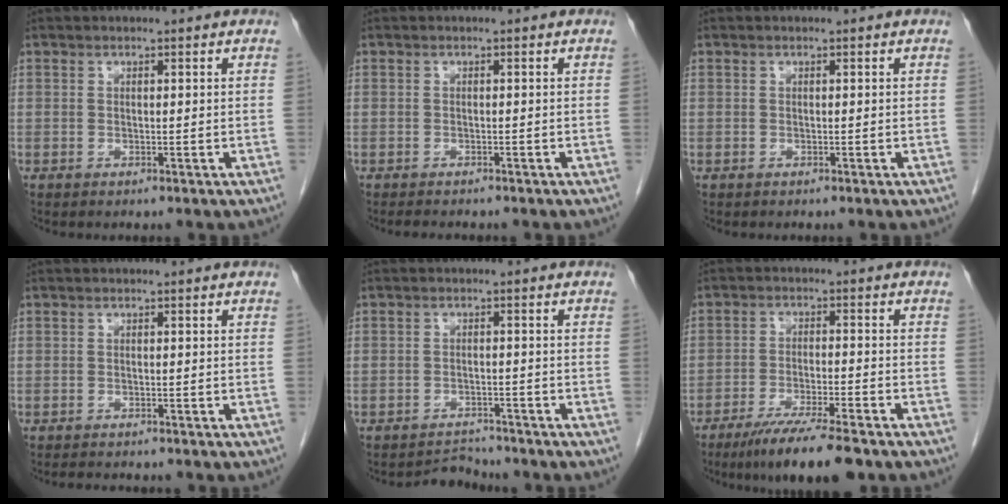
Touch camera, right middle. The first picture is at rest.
{"total": 2.7, "force": [-2.4, 0.7, 1.1], "torque": [-0.020, -0.006, -0.029]}
{"total": 0.0}
{"total": 2.6, "force": [-2.4, 0.5, 0.9], "torque": [-0.016, -0.006, -0.032]}
{"total": 2.9, "force": [-2.7, 0.5, -1.0], "torque": [0.017, -0.002, -0.041]}
{"total": 9.4, "force": [-7.1, 0.7, 6.2], "torque": [-0.101, -0.022, -0.118]}